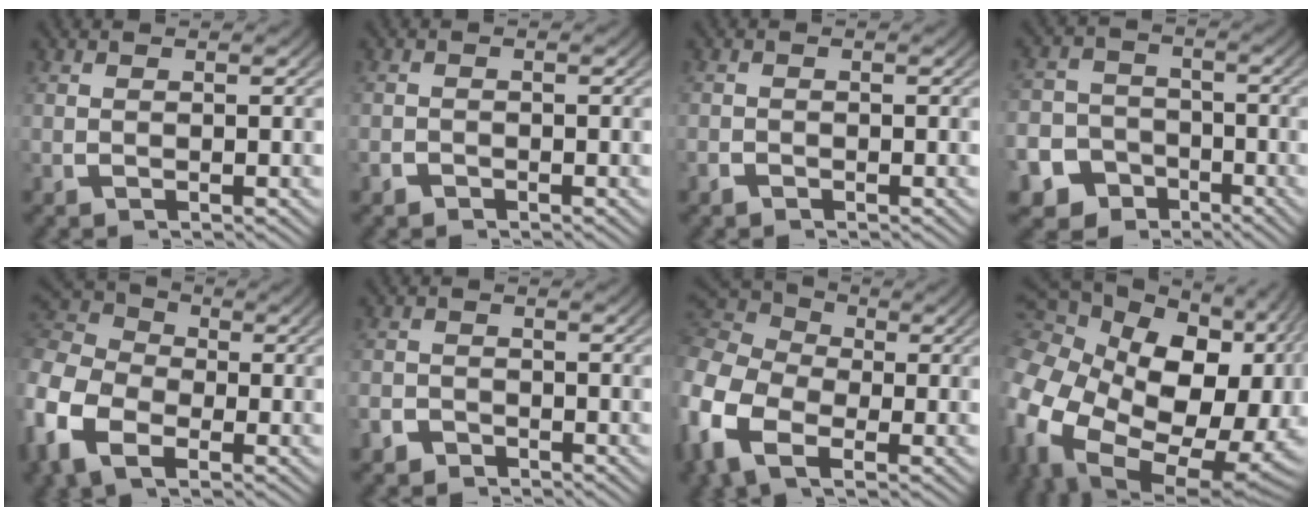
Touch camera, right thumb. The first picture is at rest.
{"total": 1.4, "force": [-1.2, 0.5, -0.2], "torque": [-0.006, -0.006, -0.021]}
{"total": 1.0, "force": [-1.0, 0.3, -0.2], "torque": [-0.005, -0.004, -0.017]}
{"total": 11.3, "force": [-7.3, 8.4, 1.9], "torque": [-0.030, -0.047, -0.128]}
{"total": 8.5, "force": [-0.8, 6.7, 5.2], "torque": [-0.137, -0.023, -0.020]}
{"total": 2.9, "force": [-2.7, 1.0, -0.6], "torque": [-0.003, -0.018, -0.045]}
{"total": 9.1, "force": [0.0, 7.0, 5.9], "torque": [-0.151, -0.019, -0.010]}
{"total": 22.5, "force": [-1.9, 16.0, 15.7], "torque": [-0.327, -0.092, -0.002]}